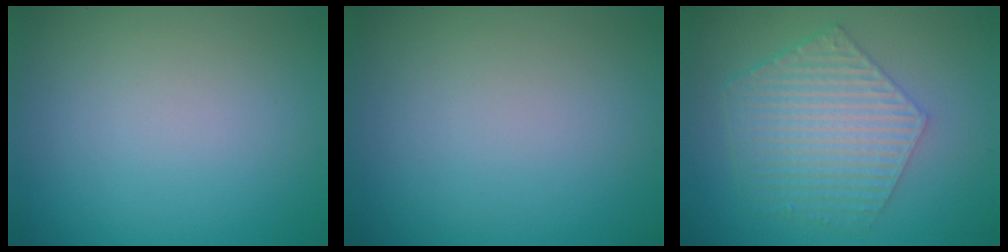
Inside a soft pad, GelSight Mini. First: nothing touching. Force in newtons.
{"total": 0.0}
{"total": 6.0, "press": 4.3, "slide": 4.1}